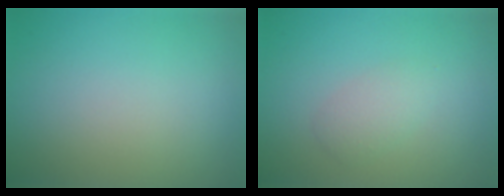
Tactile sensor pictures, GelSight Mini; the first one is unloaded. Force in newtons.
{"total": 1.7, "press": 1.7, "slide": 0.1}